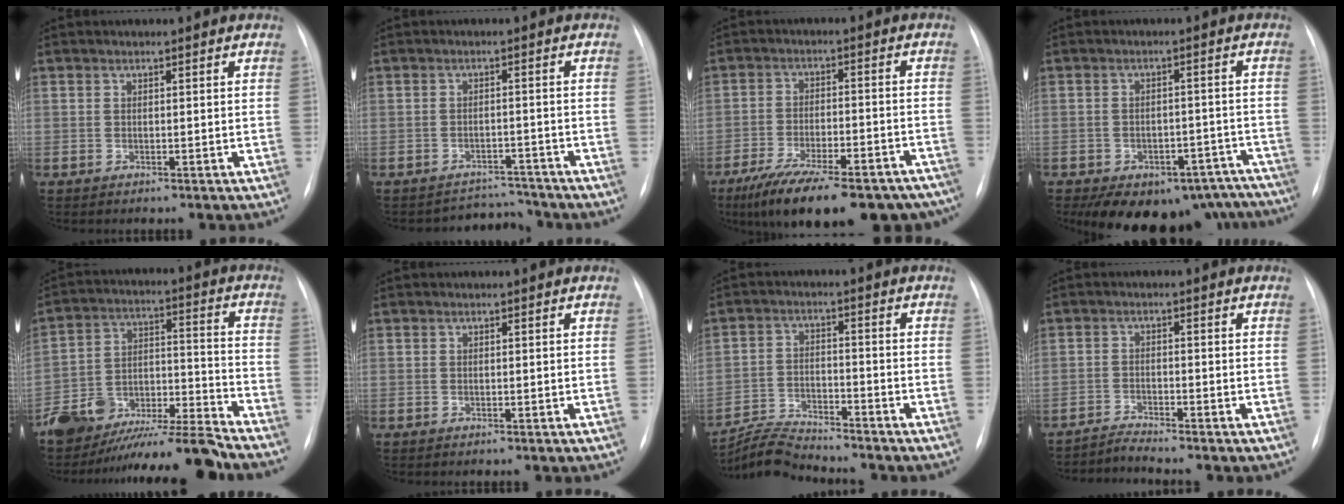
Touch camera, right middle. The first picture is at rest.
{"total": 3.9, "force": [-3.6, 0.5, -1.5], "torque": [0.025, 0.017, -0.047]}
{"total": 23.5, "force": [-18.6, 7.0, 12.5], "torque": [-0.160, -0.002, -0.258]}
{"total": 18.1, "force": [-14.1, 9.3, 6.4], "torque": [-0.085, 0.023, -0.165]}
{"total": 13.6, "force": [-12.7, 0.2, 4.6], "torque": [-0.056, 0.032, -0.225]}
{"total": 0.0}
{"total": 6.5, "force": [-6.5, -0.5, 0.1], "torque": [-0.014, -0.009, -0.119]}
{"total": 2.6, "force": [-2.3, -1.0, -0.5], "torque": [0.004, -0.020, -0.045]}